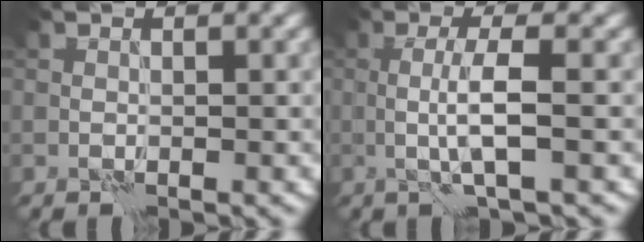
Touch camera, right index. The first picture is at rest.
{"total": 3.2, "force": [-0.1, 0.2, 3.2], "torque": [-0.063, -0.001, -0.002]}